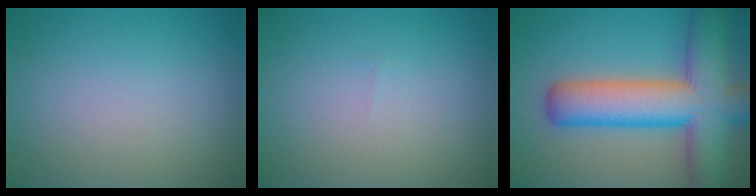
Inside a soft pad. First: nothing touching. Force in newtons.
{"total": 0.0}
{"total": 11.5, "press": 11.5, "slide": 0.5}